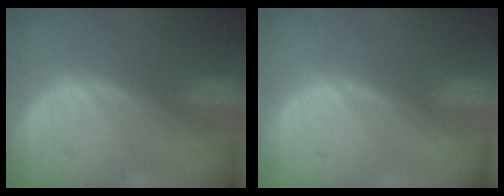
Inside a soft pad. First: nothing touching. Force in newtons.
{"total": 0.0}